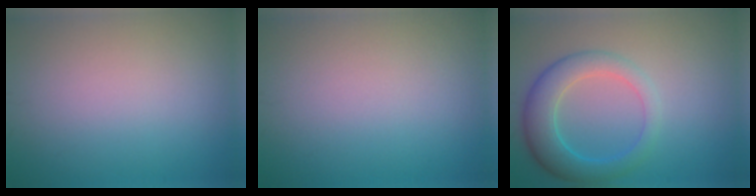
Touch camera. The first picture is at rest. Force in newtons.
{"total": 0.0}
{"total": 5.1, "press": 5.0, "slide": 0.4}